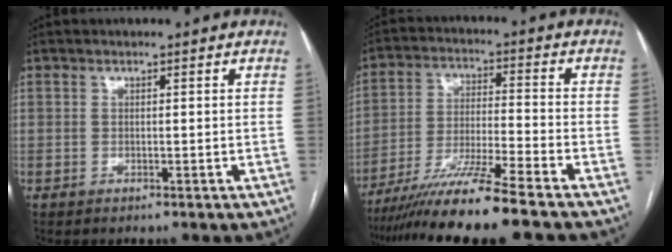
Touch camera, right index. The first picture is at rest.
{"total": 12.7, "force": [-10.2, -1.6, 7.3], "torque": [-0.123, -0.031, -0.179]}